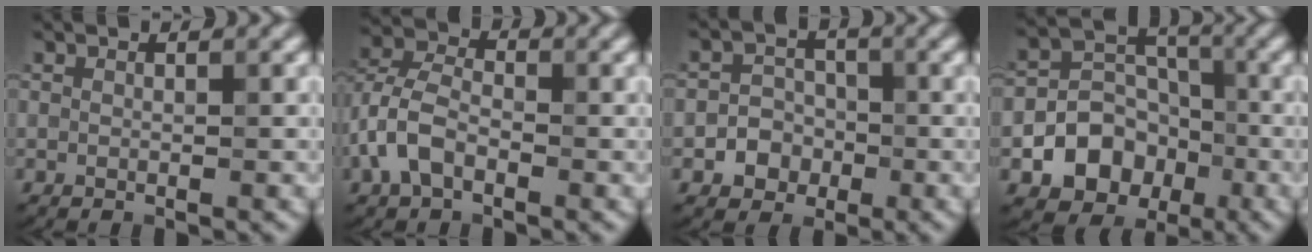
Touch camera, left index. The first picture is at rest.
{"total": 4.4, "force": [-2.0, 2.4, 3.1], "torque": [-0.072, 0.016, -0.048]}
{"total": 3.3, "force": [-1.2, 2.9, 1.0], "torque": [0.013, 0.009, -0.039]}
{"total": 7.1, "force": [-2.7, 5.7, 3.3], "torque": [-0.028, 0.003, -0.065]}